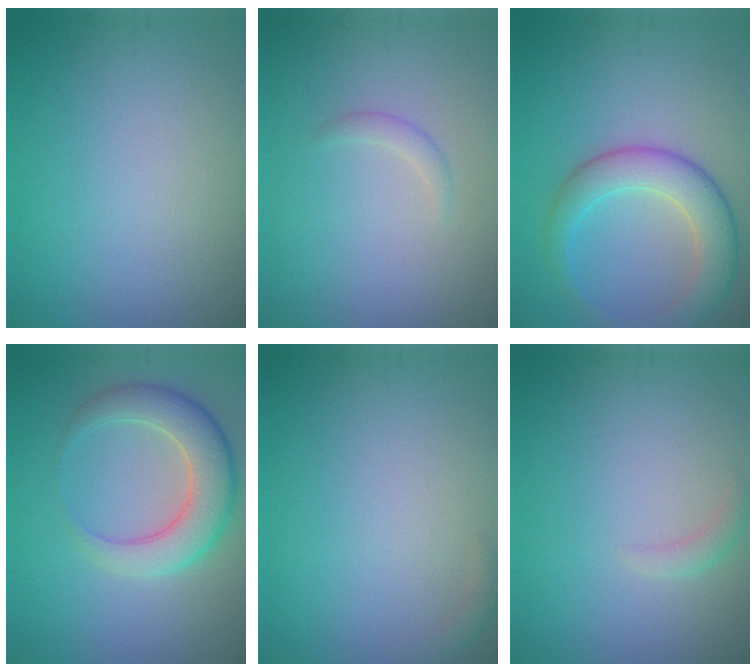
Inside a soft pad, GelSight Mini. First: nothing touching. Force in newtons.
{"total": 0.9, "press": 0.9, "slide": 0.0}
{"total": 5.4, "press": 5.4, "slide": 0.2}
{"total": 5.7, "press": 5.7, "slide": 0.3}
{"total": 0.9, "press": 0.9, "slide": 0.1}
{"total": 1.1, "press": 1.1, "slide": 0.0}